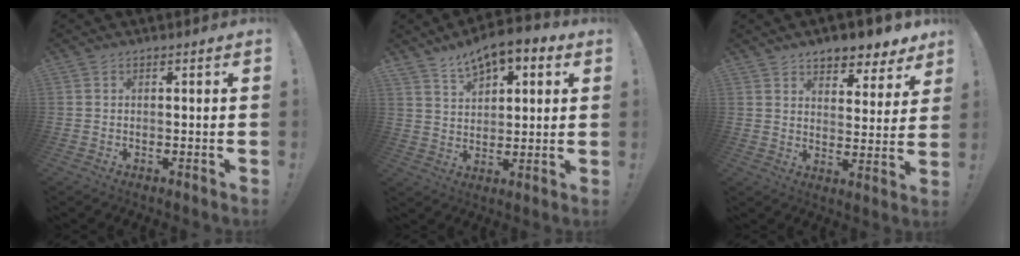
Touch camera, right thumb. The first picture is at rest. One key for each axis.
{"total": 9.2, "fx": 6.8, "fy": 4.7, "fz": 4.1, "tx": -0.066, "ty": -0.041, "tz": 0.127}
{"total": 7.9, "fx": 6.8, "fy": 3.2, "fz": 2.5, "tx": -0.024, "ty": -0.057, "tz": 0.122}